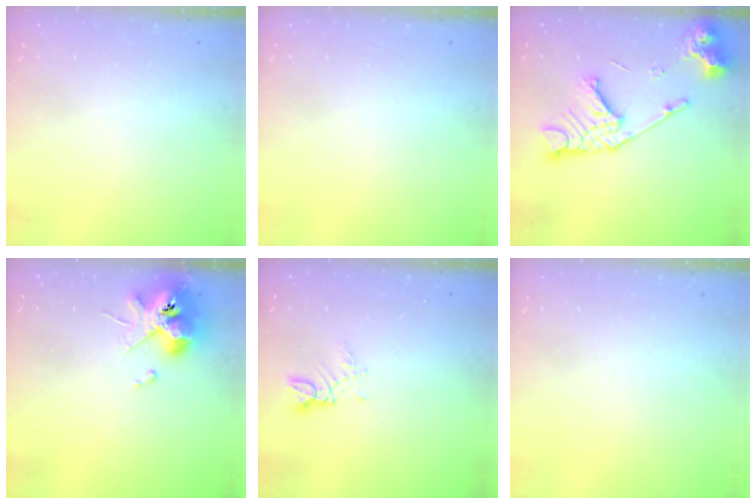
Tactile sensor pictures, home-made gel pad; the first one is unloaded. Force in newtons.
{"total": 0.0}
{"total": 16.2, "press": 16.2, "slide": 1.5}
{"total": 12.4, "press": 12.3, "slide": 0.9}
{"total": 2.8, "press": 2.8, "slide": 0.3}
{"total": 0.0}